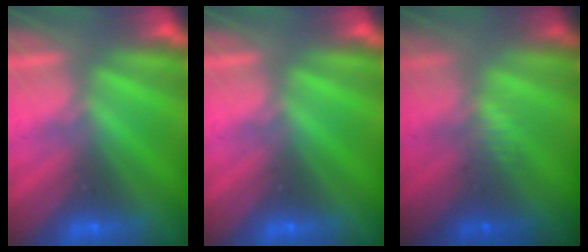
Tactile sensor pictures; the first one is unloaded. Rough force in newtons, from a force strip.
{"total": 0.0}
{"total": 2.4}